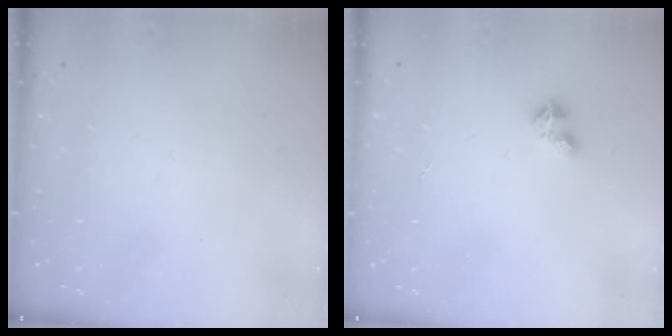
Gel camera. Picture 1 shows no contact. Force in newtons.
{"total": 2.1, "press": 2.1, "slide": 0.2}